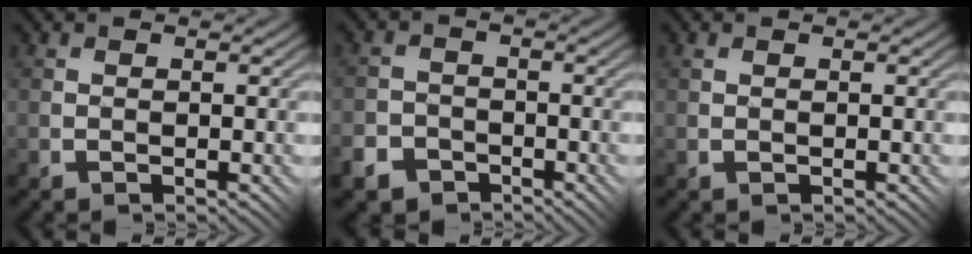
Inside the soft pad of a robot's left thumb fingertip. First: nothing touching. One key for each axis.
{"total": 5.4, "fx": -3.7, "fy": 3.9, "fz": 0.9, "tx": -0.017, "ty": -0.009, "tz": -0.073}
{"total": 0.6, "fx": 0.3, "fy": 0.3, "fz": 0.4, "tx": -0.007, "ty": 0.001, "tz": 0.008}